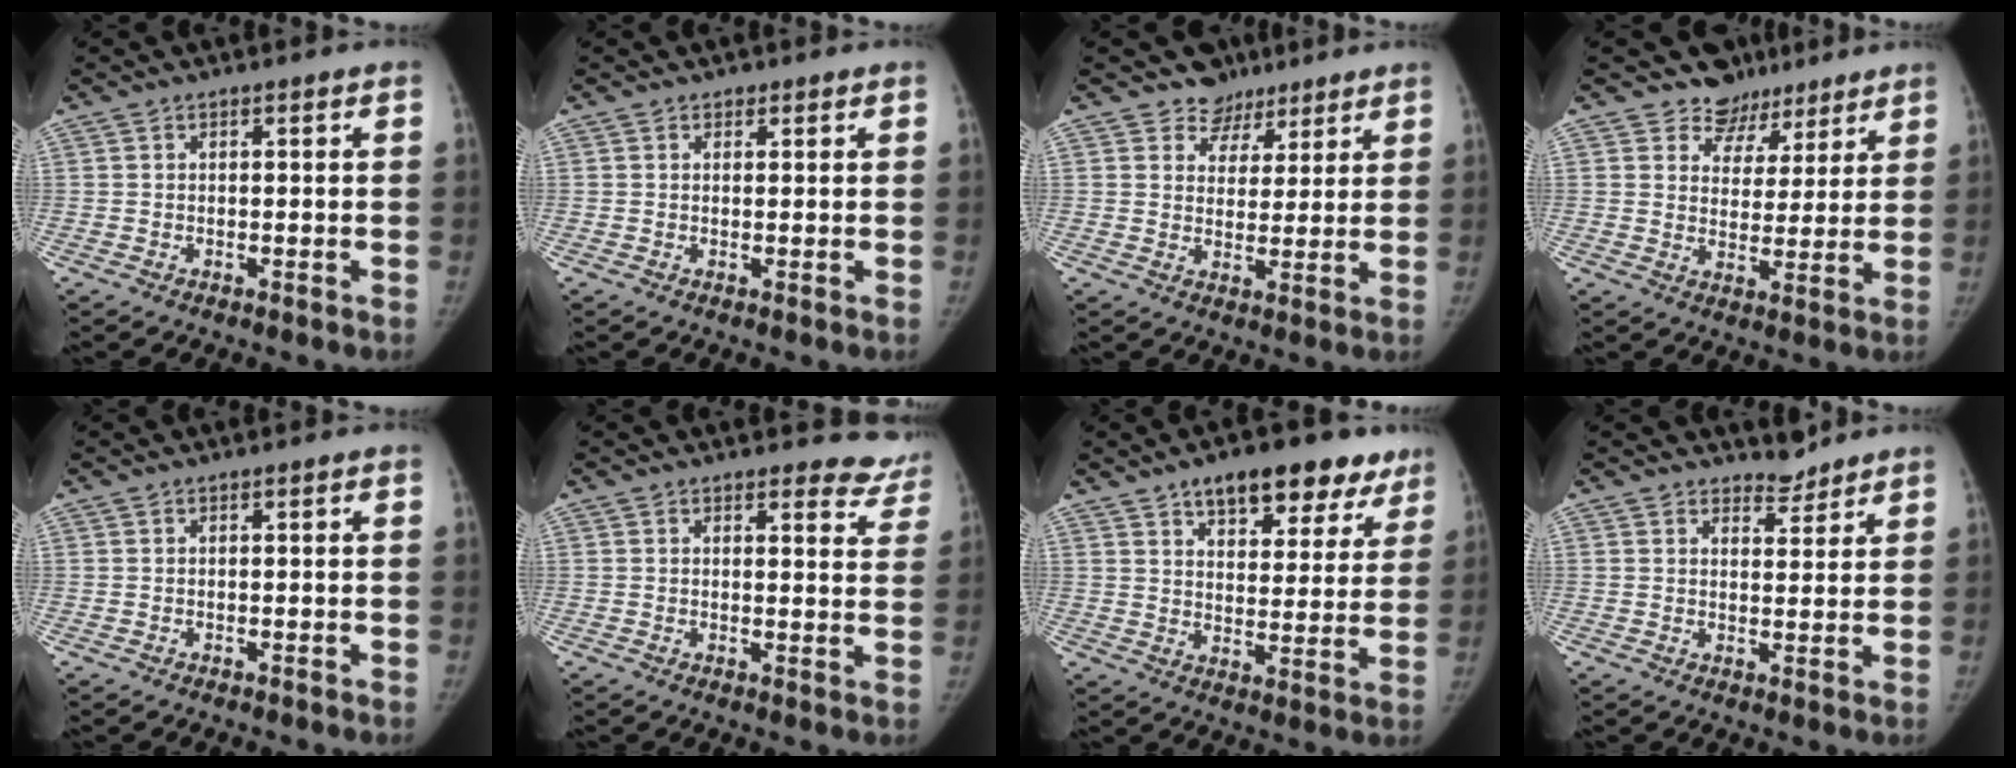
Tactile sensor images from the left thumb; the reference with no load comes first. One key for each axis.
{"total": 0.9, "fx": 0.6, "fy": 0.7, "fz": 0.1, "tx": 0.010, "ty": -0.003, "tz": 0.005}
{"total": 6.3, "fx": 4.5, "fy": 4.4, "fz": -0.3, "tx": 0.035, "ty": -0.031, "tz": 0.064}
{"total": 8.0, "fx": 6.1, "fy": 5.2, "fz": -0.2, "tx": 0.041, "ty": -0.043, "tz": 0.084}
{"total": 0.0}
{"total": 7.4, "fx": 6.9, "fy": 2.7, "fz": 0.1, "tx": 0.051, "ty": -0.045, "tz": 0.048}
{"total": 16.7, "fx": 10.8, "fy": 8.0, "fz": 9.9, "tx": -0.075, "ty": -0.028, "tz": 0.150}
{"total": 3.2, "fx": 3.0, "fy": 1.2, "fz": 0.0, "tx": 0.020, "ty": -0.025, "tz": 0.044}